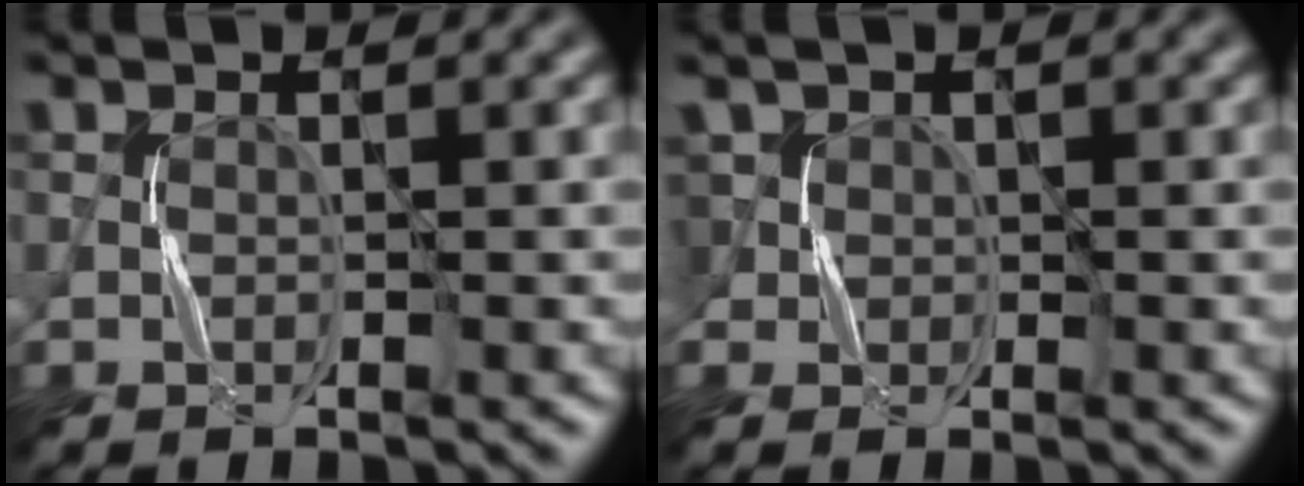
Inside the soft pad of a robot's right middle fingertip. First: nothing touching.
{"total": 0.7, "force": [0.6, -0.2, -0.4], "torque": [0.012, -0.006, 0.013]}